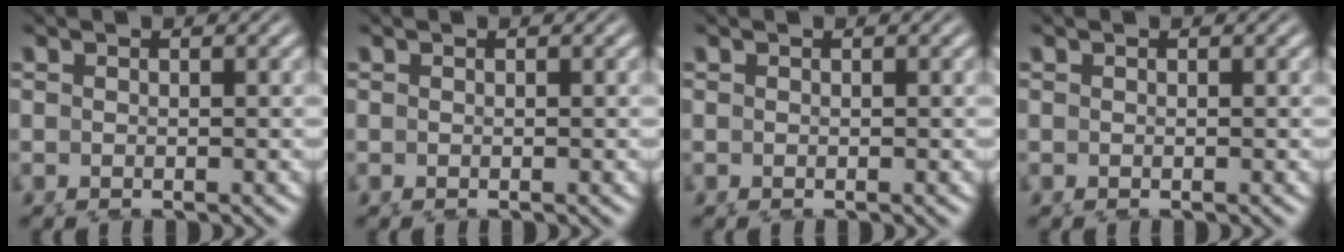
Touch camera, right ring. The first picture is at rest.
{"total": 0.0}
{"total": 0.0}
{"total": 0.0}